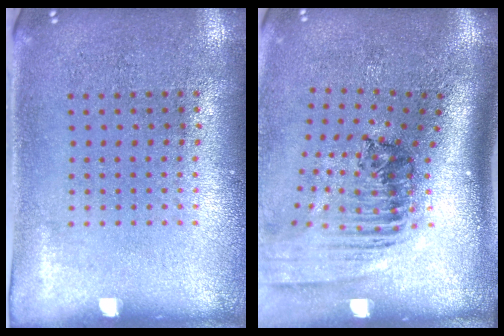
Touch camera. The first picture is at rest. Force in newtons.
{"total": 2.4, "press": 1.7, "slide": 1.7}